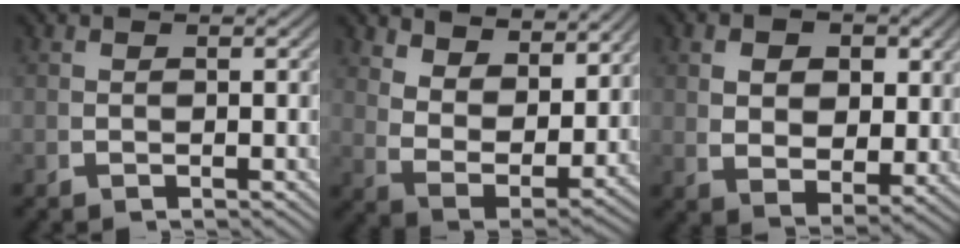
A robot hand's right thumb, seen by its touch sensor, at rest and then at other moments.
{"total": 7.4, "force": [2.6, 4.4, 5.4], "torque": [-0.129, -0.038, 0.065]}
{"total": 5.3, "force": [1.1, 3.7, 3.7], "torque": [-0.066, -0.023, 0.035]}